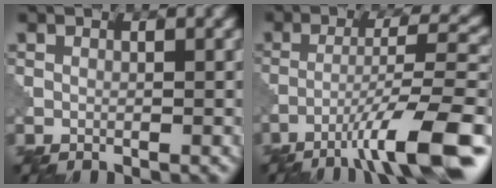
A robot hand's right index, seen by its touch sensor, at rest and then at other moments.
{"total": 11.6, "force": [-6.7, 2.0, 9.2], "torque": [-0.142, 0.012, -0.108]}